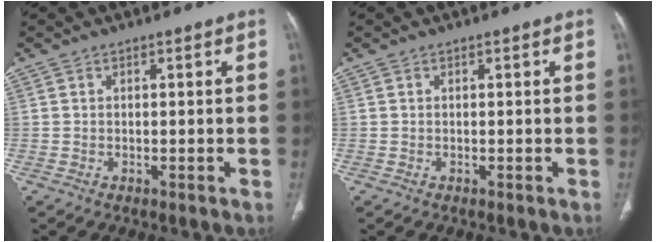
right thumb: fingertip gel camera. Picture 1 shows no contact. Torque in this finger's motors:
{"motor_torque": [-0.03, -0.03, 0.07, 0.07, 0.00]}